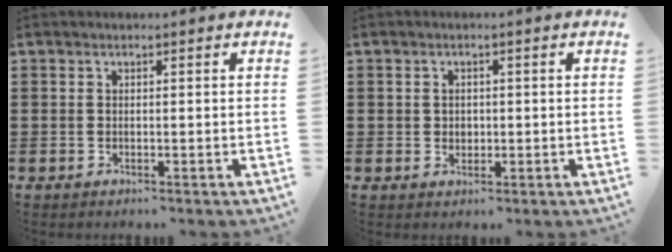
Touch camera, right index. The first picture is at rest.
{"total": 1.5, "force": [0.1, 1.4, 0.5], "torque": [-0.013, 0.009, -0.001]}